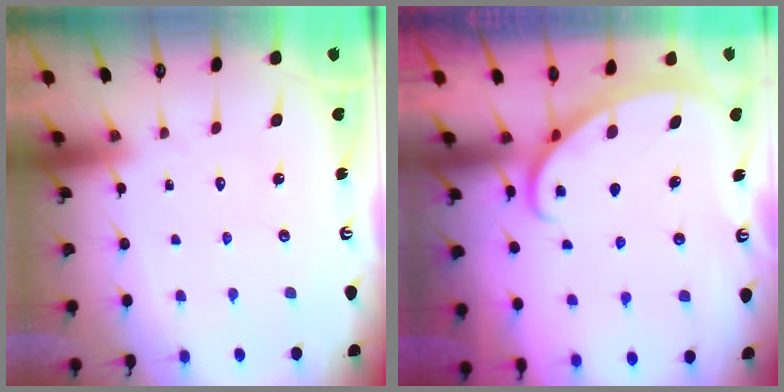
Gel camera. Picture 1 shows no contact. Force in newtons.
{"total": 3.0, "press": 3.0, "slide": 0.1}